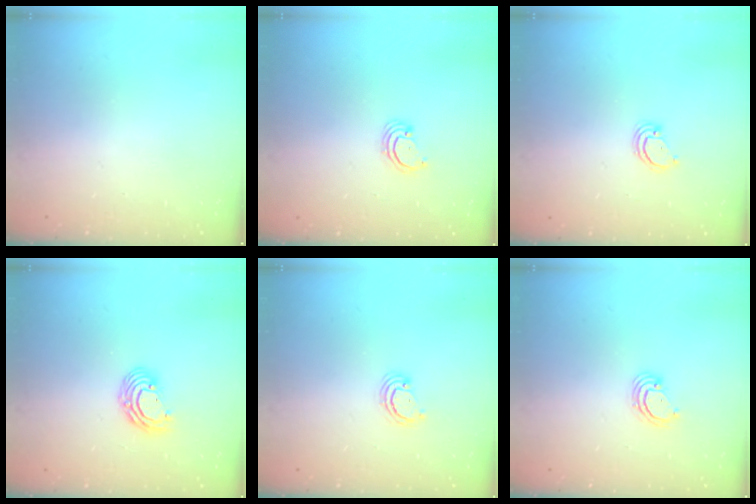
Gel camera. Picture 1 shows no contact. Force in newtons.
{"total": 2.3, "press": 2.3, "slide": 0.2}
{"total": 2.9, "press": 2.8, "slide": 0.2}
{"total": 7.6, "press": 7.6, "slide": 0.9}
{"total": 2.5, "press": 2.5, "slide": 0.3}
{"total": 3.5, "press": 3.5, "slide": 0.1}